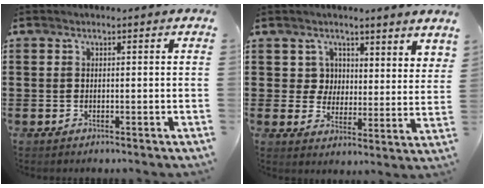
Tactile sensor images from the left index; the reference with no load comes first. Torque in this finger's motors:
{"motor_torque": [0.15, -0.12, 0.06, 0.02]}